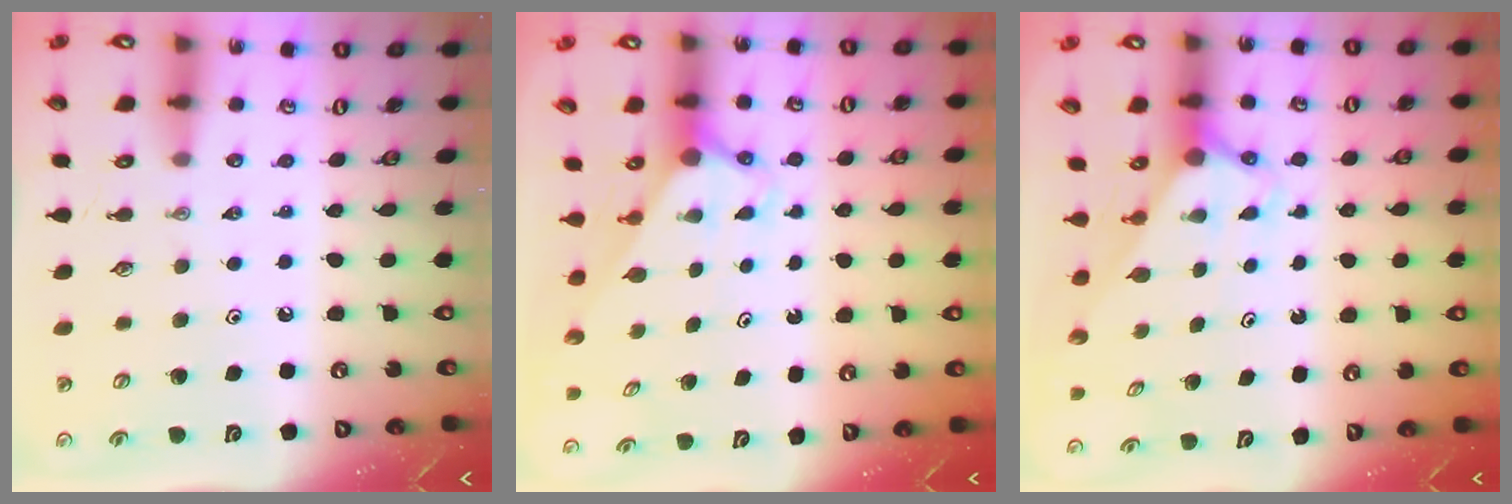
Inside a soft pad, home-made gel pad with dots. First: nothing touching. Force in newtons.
{"total": 2.8, "press": 2.8, "slide": 0.0}
{"total": 2.9, "press": 2.9, "slide": 0.0}